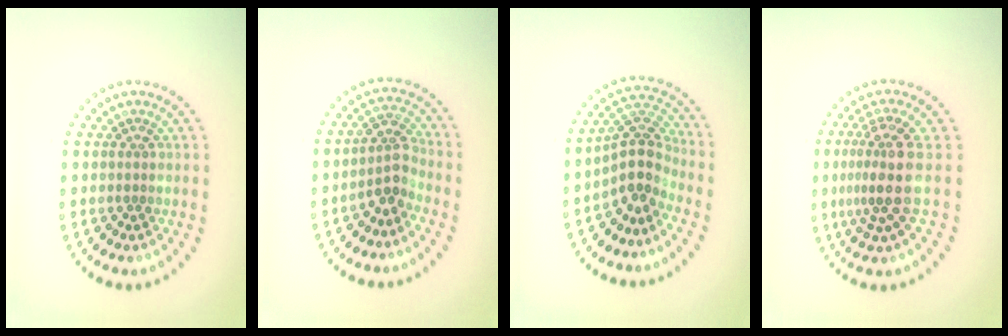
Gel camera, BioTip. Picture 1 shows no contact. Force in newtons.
{"total": 2.8, "press": 2.1, "slide": 1.9}
{"total": 3.8, "press": 2.8, "slide": 2.5}
{"total": 3.9, "press": 2.9, "slide": 2.5}